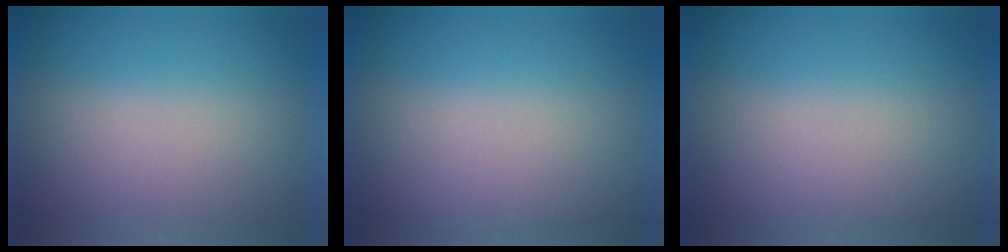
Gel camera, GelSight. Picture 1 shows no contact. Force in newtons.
{"total": 2.4}
{"total": 2.3}